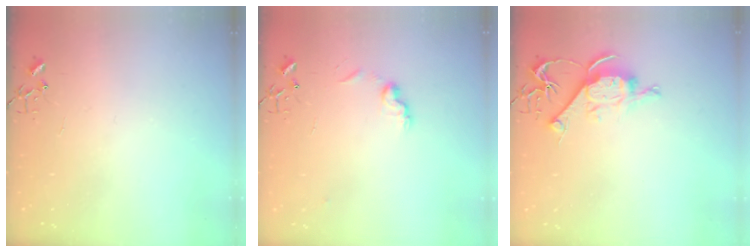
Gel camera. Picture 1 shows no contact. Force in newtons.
{"total": 8.6, "press": 8.6, "slide": 0.1}
{"total": 9.6, "press": 9.6, "slide": 0.2}